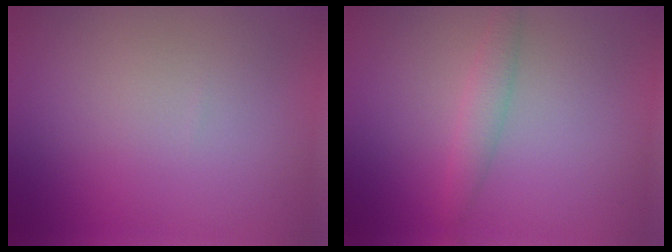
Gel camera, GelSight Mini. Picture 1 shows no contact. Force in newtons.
{"total": 1.9, "press": 1.9, "slide": 0.1}